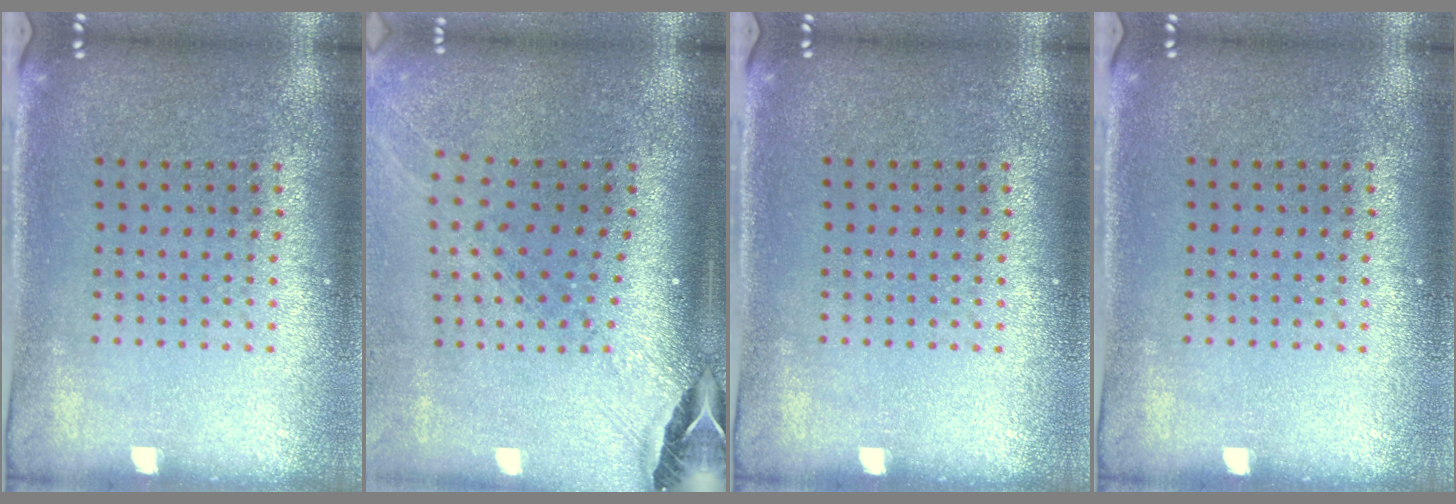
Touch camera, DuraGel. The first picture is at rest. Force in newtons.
{"total": 1.8, "press": 1.5, "slide": 0.9}
{"total": 0.0}
{"total": 0.0}